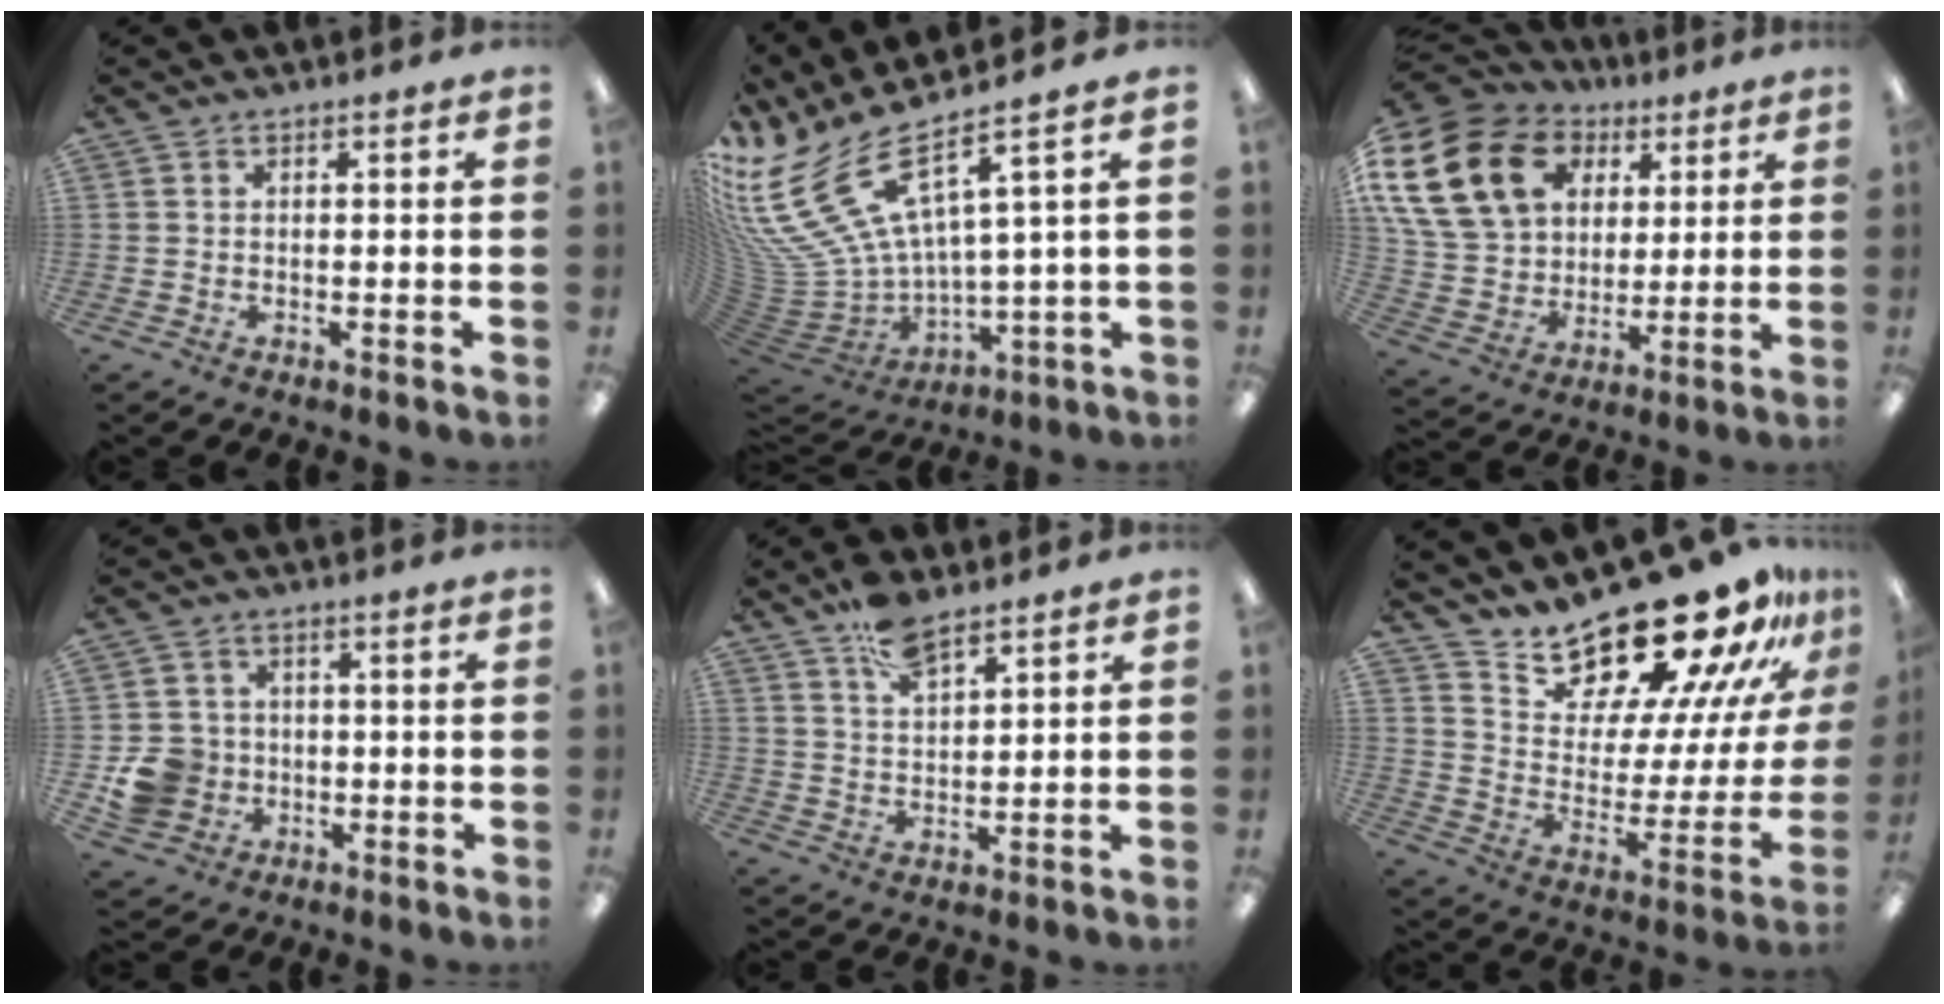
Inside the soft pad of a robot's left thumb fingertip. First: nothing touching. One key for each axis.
{"total": 18.4, "fx": 10.0, "fy": 8.3, "fz": 13.1, "tx": -0.299, "ty": -0.082, "tz": 0.179}
{"total": 22.2, "fx": 8.7, "fy": 16.5, "fz": 12.0, "tx": -0.252, "ty": -0.018, "tz": 0.165}
{"total": 8.8, "fx": -1.9, "fy": 8.2, "fz": 2.7, "tx": -0.062, "ty": 0.016, "tz": -0.026}
{"total": 7.5, "fx": 5.5, "fy": 3.2, "fz": 4.1, "tx": -0.070, "ty": -0.029, "tz": 0.098}
{"total": 23.0, "fx": 20.5, "fy": 7.3, "fz": 7.5, "tx": -0.099, "ty": -0.175, "tz": 0.354}